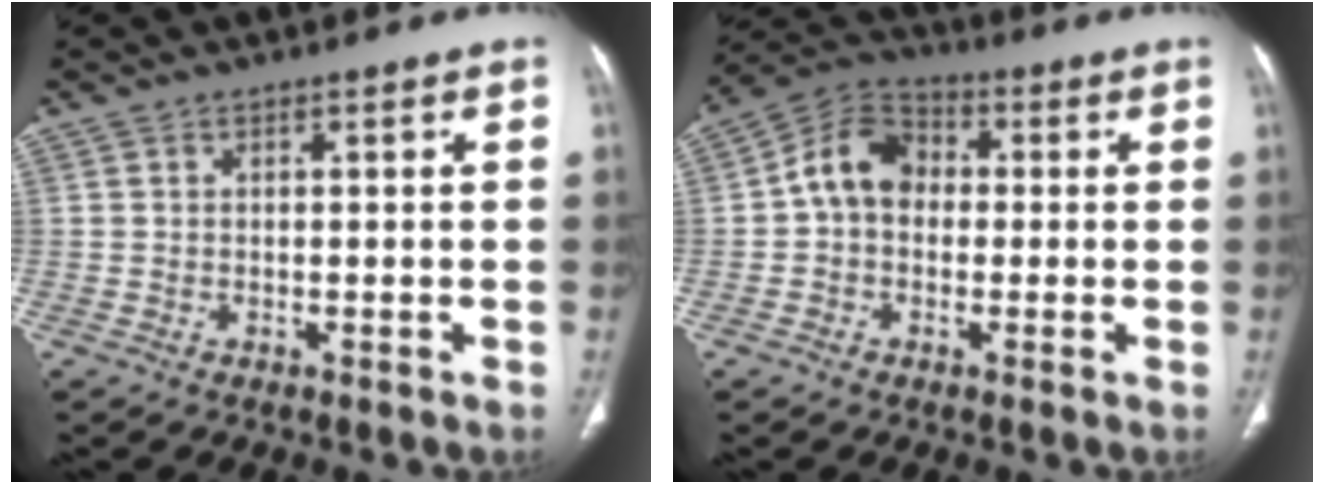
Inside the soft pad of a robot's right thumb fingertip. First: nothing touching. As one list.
[{"total": 9.1, "force": [0.1, 7.2, 5.7], "torque": [-0.081, 0.031, -0.013]}]